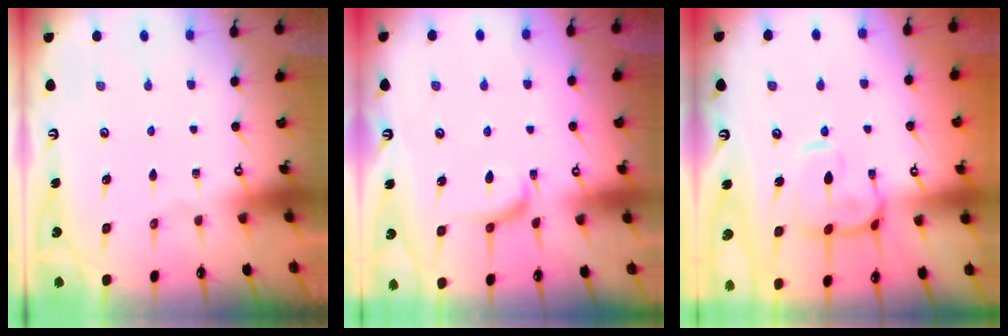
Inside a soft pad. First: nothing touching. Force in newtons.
{"total": 2.9, "press": 2.8, "slide": 1.0}
{"total": 4.8, "press": 4.7, "slide": 1.0}